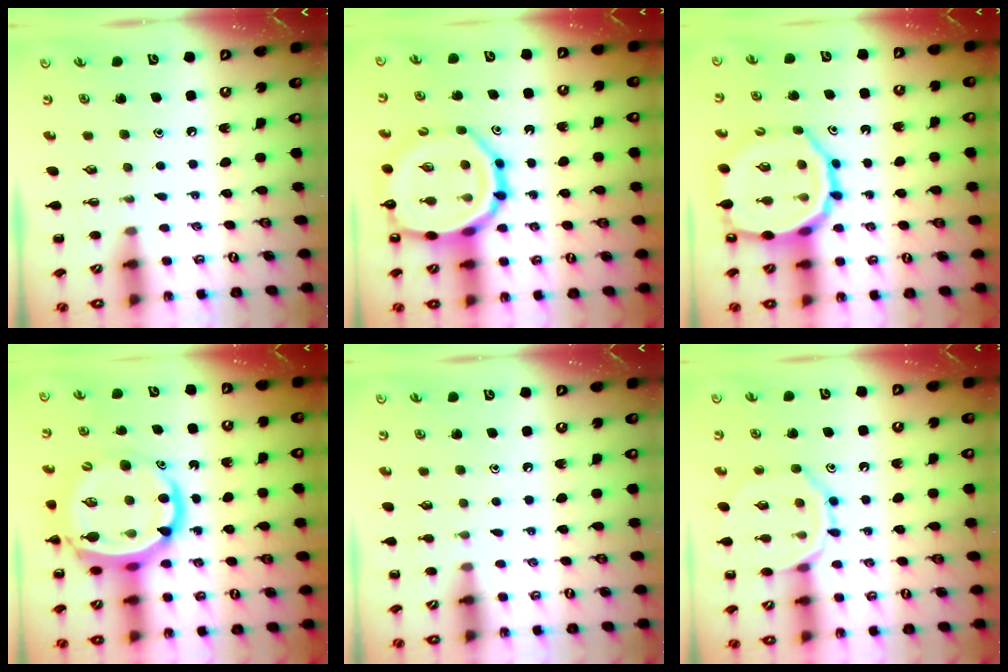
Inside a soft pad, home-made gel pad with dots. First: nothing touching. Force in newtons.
{"total": 19.2, "press": 18.9, "slide": 3.0}
{"total": 17.3, "press": 17.1, "slide": 2.7}
{"total": 14.4, "press": 13.9, "slide": 3.8}
{"total": 3.6, "press": 3.4, "slide": 1.3}
{"total": 12.0, "press": 12.0, "slide": 0.8}